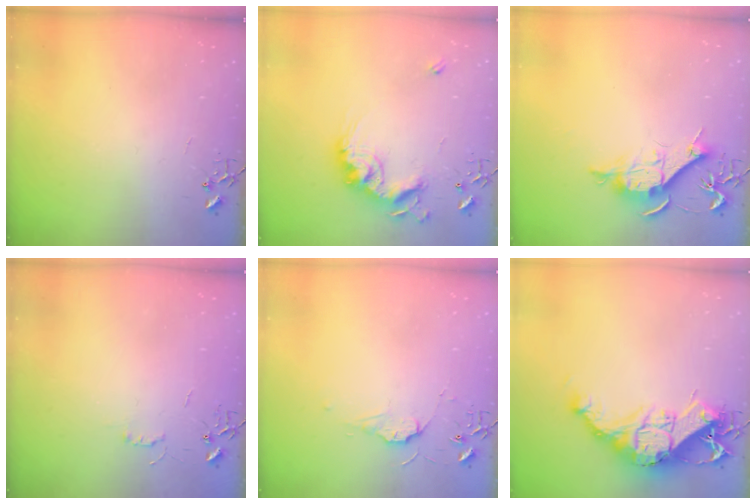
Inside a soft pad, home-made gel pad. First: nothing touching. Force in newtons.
{"total": 16.0, "press": 16.0, "slide": 1.1}
{"total": 10.4, "press": 10.4, "slide": 1.1}
{"total": 4.2, "press": 4.2, "slide": 0.6}
{"total": 7.1, "press": 7.0, "slide": 0.8}
{"total": 18.1, "press": 18.0, "slide": 1.6}